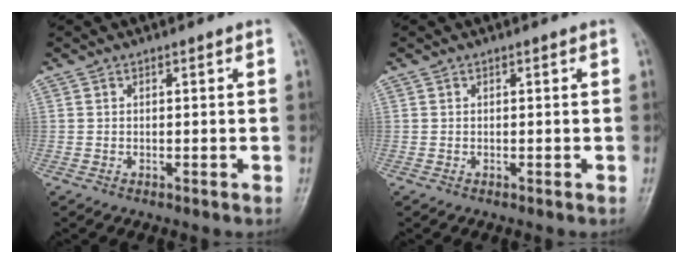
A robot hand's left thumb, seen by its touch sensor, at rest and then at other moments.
{"total": 0.0}